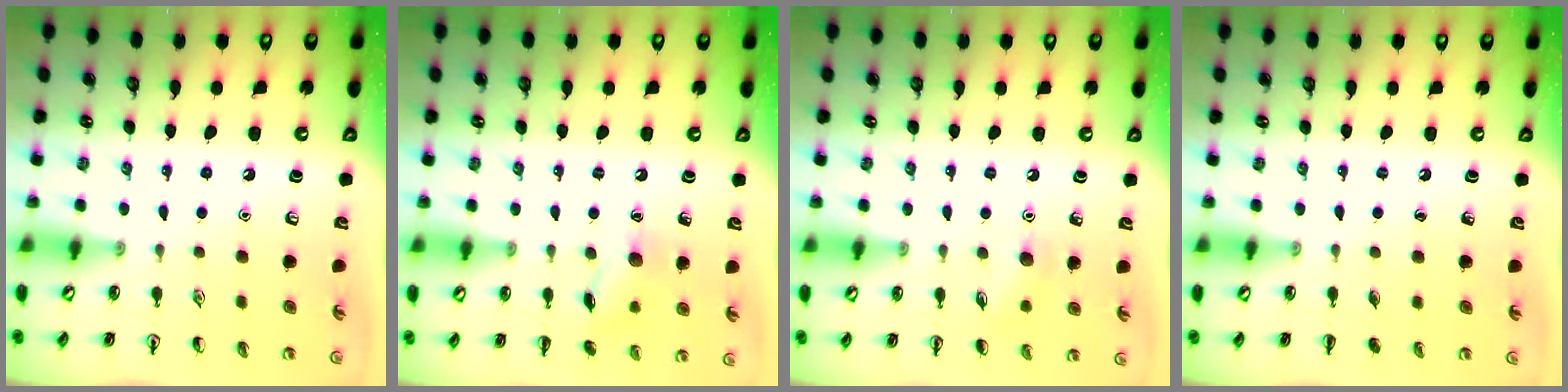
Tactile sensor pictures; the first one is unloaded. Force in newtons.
{"total": 8.8, "press": 8.8, "slide": 0.5}
{"total": 6.1, "press": 5.9, "slide": 1.5}
{"total": 0.0}